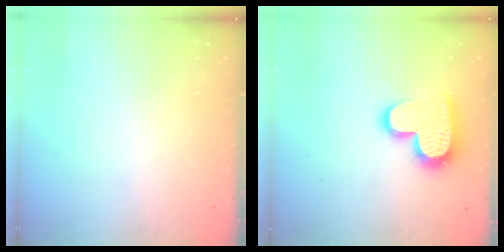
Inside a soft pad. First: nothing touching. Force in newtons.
{"total": 16.1, "press": 16.0, "slide": 1.2}